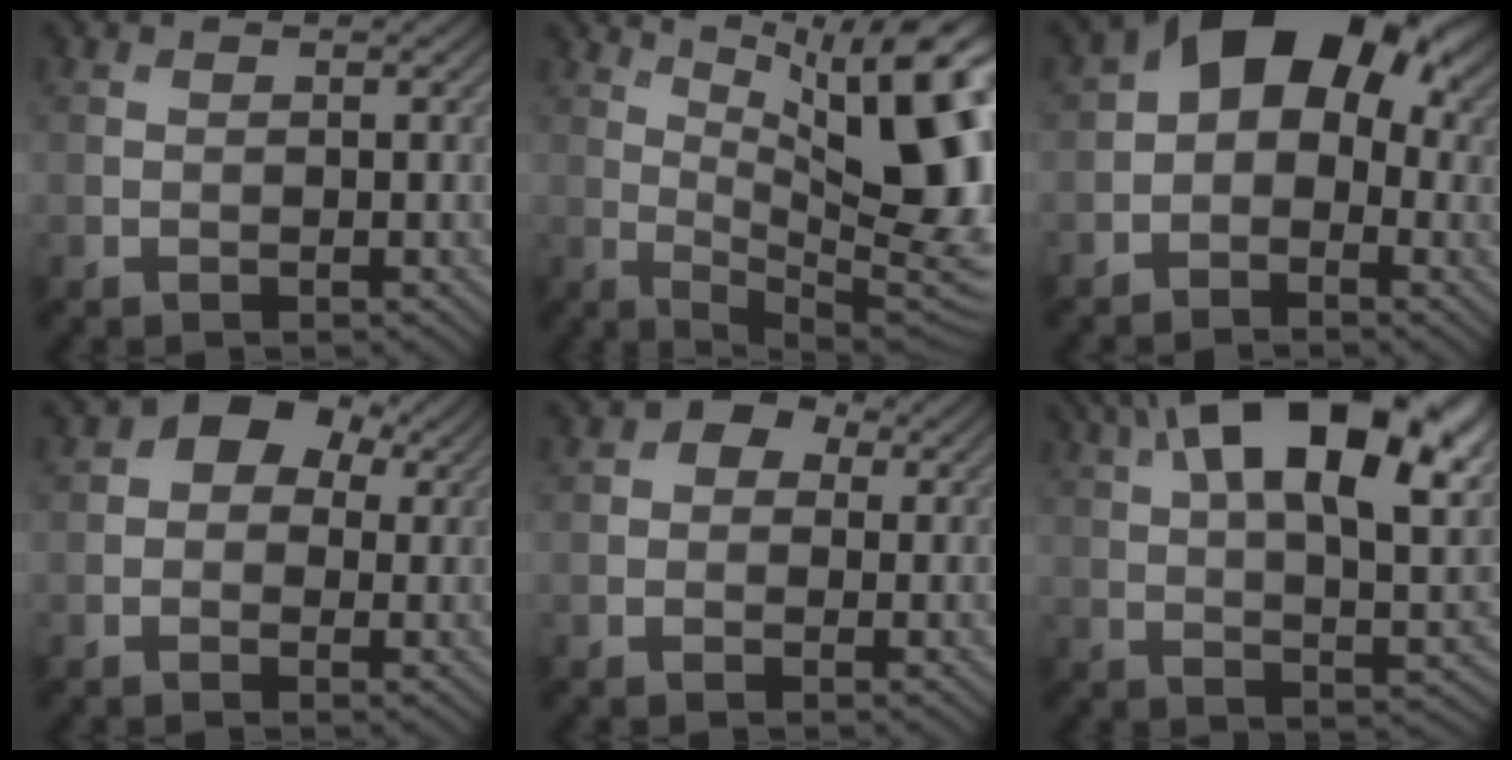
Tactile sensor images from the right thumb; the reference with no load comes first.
{"total": 18.0, "force": [6.2, 5.9, 15.8], "torque": [-0.216, 0.026, 0.104]}
{"total": 11.8, "force": [1.7, 7.8, 8.7], "torque": [-0.121, 0.012, 0.012]}
{"total": 6.2, "force": [2.2, 4.3, 4.0], "torque": [-0.057, 0.005, 0.024]}
{"total": 3.3, "force": [1.1, 2.4, 1.9], "torque": [-0.025, 0.004, 0.007]}
{"total": 20.0, "force": [9.0, 8.7, 15.5], "torque": [-0.238, 0.033, 0.122]}